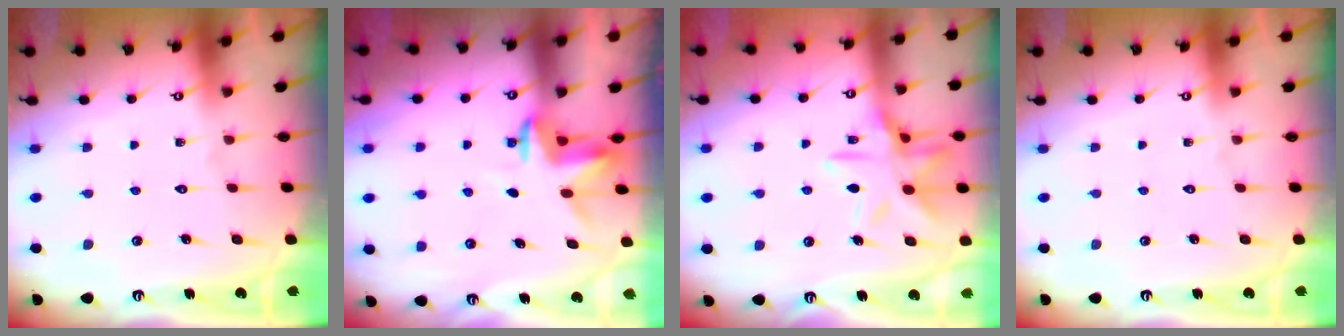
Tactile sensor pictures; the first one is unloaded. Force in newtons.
{"total": 3.5, "press": 3.4, "slide": 0.3}
{"total": 13.5, "press": 13.4, "slide": 1.1}
{"total": 0.0}